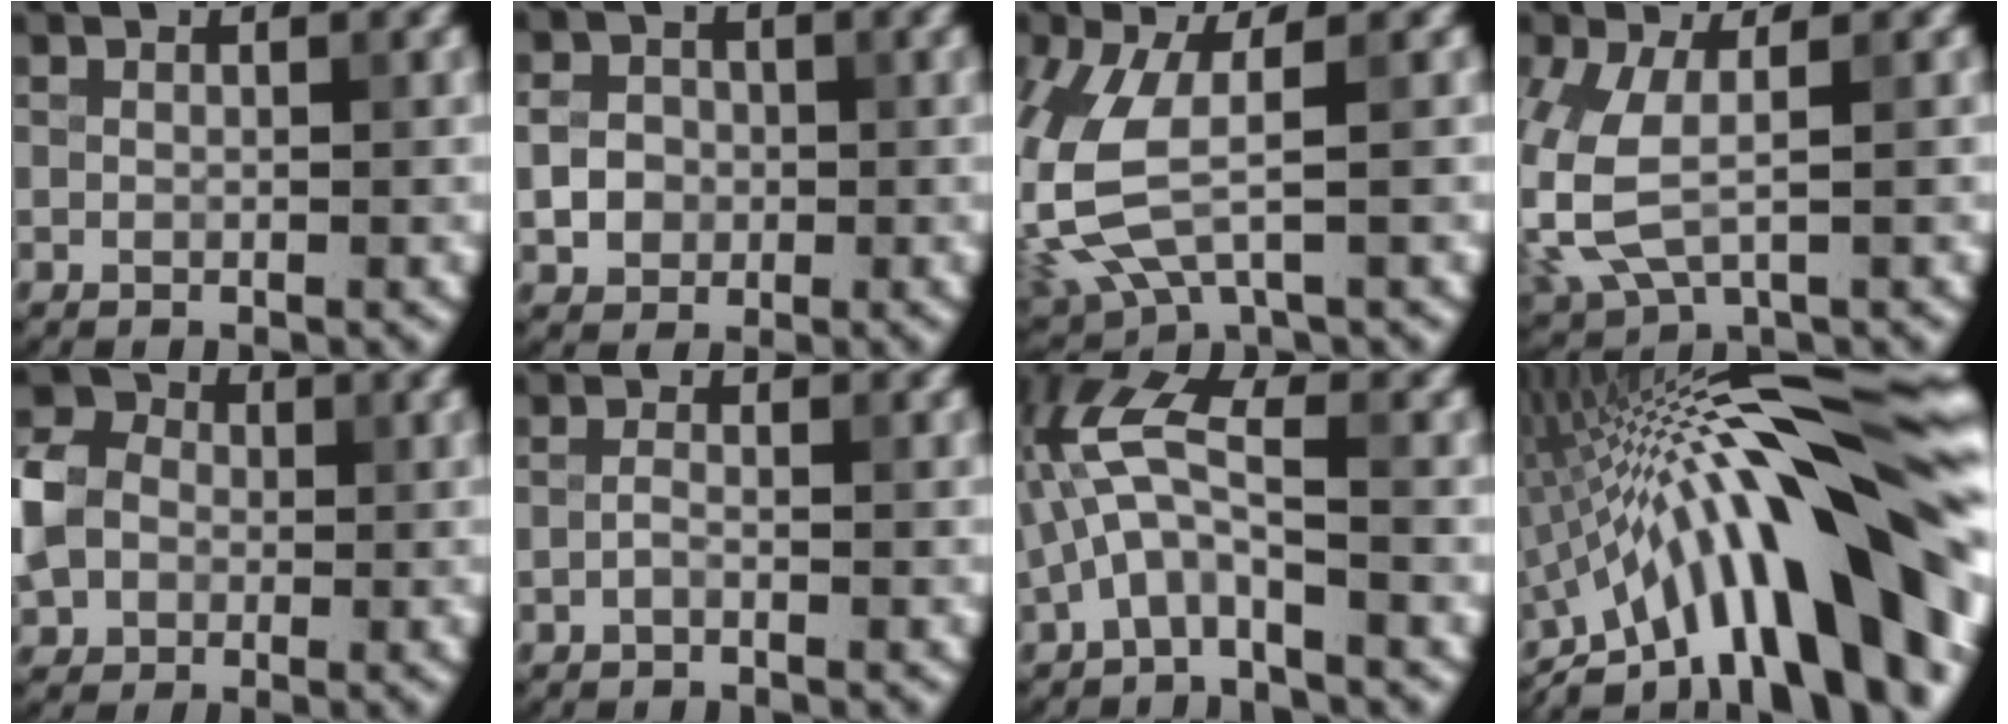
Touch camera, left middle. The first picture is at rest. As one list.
[{"total": 2.7, "force": [-0.4, 2.4, 1.2], "torque": [-0.017, -0.001, -0.009]}, {"total": 7.2, "force": [0.0, 3.2, 6.5], "torque": [-0.185, -0.012, 0.000]}, {"total": 5.8, "force": [-0.4, 3.0, 4.9], "torque": [-0.141, -0.009, -0.004]}, {"total": 7.1, "force": [-0.5, 5.8, 4.0], "torque": [-0.103, 0.003, -0.015]}, {"total": 0.8, "force": [-0.4, 0.2, 0.6], "torque": [-0.015, 0.000, -0.011]}, {"total": 5.1, "force": [-1.1, 1.7, 4.6], "torque": [-0.104, 0.020, -0.032]}, {"total": 18.6, "force": [-5.3, 4.8, 17.2], "torque": [-0.236, 0.057, -0.107]}]